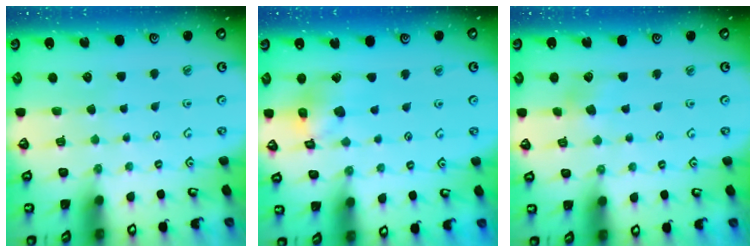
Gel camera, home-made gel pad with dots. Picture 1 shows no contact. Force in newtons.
{"total": 12.5, "press": 12.4, "slide": 1.7}
{"total": 3.5, "press": 3.5, "slide": 0.3}